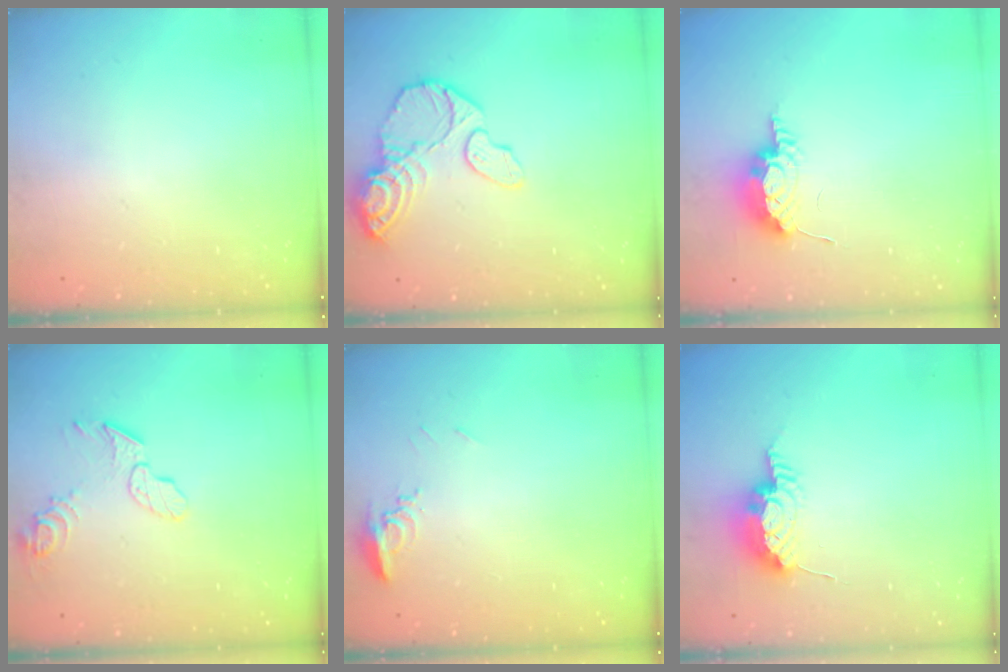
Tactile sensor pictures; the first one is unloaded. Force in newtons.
{"total": 13.3, "press": 13.2, "slide": 1.8}
{"total": 10.8, "press": 8.9, "slide": 6.2}
{"total": 8.1, "press": 8.1, "slide": 0.1}
{"total": 8.3, "press": 8.1, "slide": 1.9}
{"total": 8.8, "press": 8.8, "slide": 0.5}